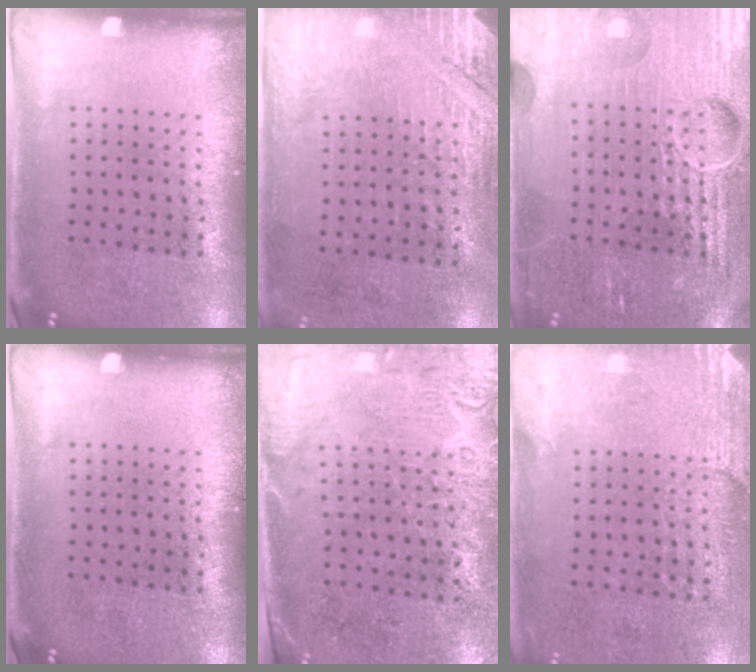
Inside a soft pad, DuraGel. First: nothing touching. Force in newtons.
{"total": 2.7, "press": 2.5, "slide": 1.1}
{"total": 6.9, "press": 6.9, "slide": 0.7}
{"total": 0.0}
{"total": 2.7, "press": 2.4, "slide": 1.4}
{"total": 2.6, "press": 2.3, "slide": 1.2}